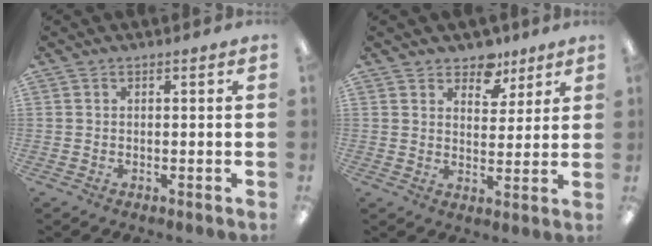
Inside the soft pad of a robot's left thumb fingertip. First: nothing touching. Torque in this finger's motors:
{"motor_torque": [0.02, 0.61, -0.11, -0.14, 0.03]}